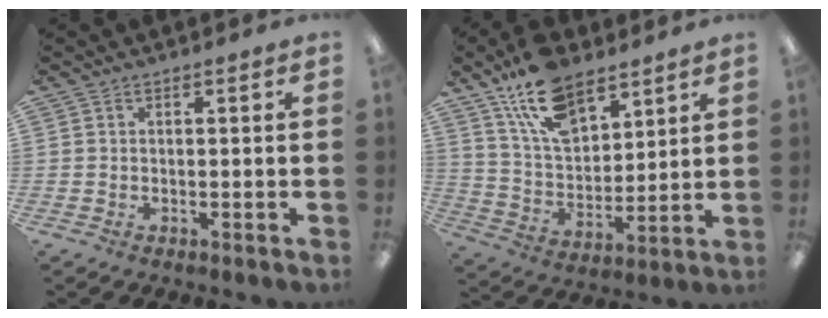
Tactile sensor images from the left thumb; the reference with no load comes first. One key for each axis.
{"total": 16.4, "fx": 11.2, "fy": 8.3, "fz": 8.7, "tx": -0.167, "ty": -0.045, "tz": 0.206}